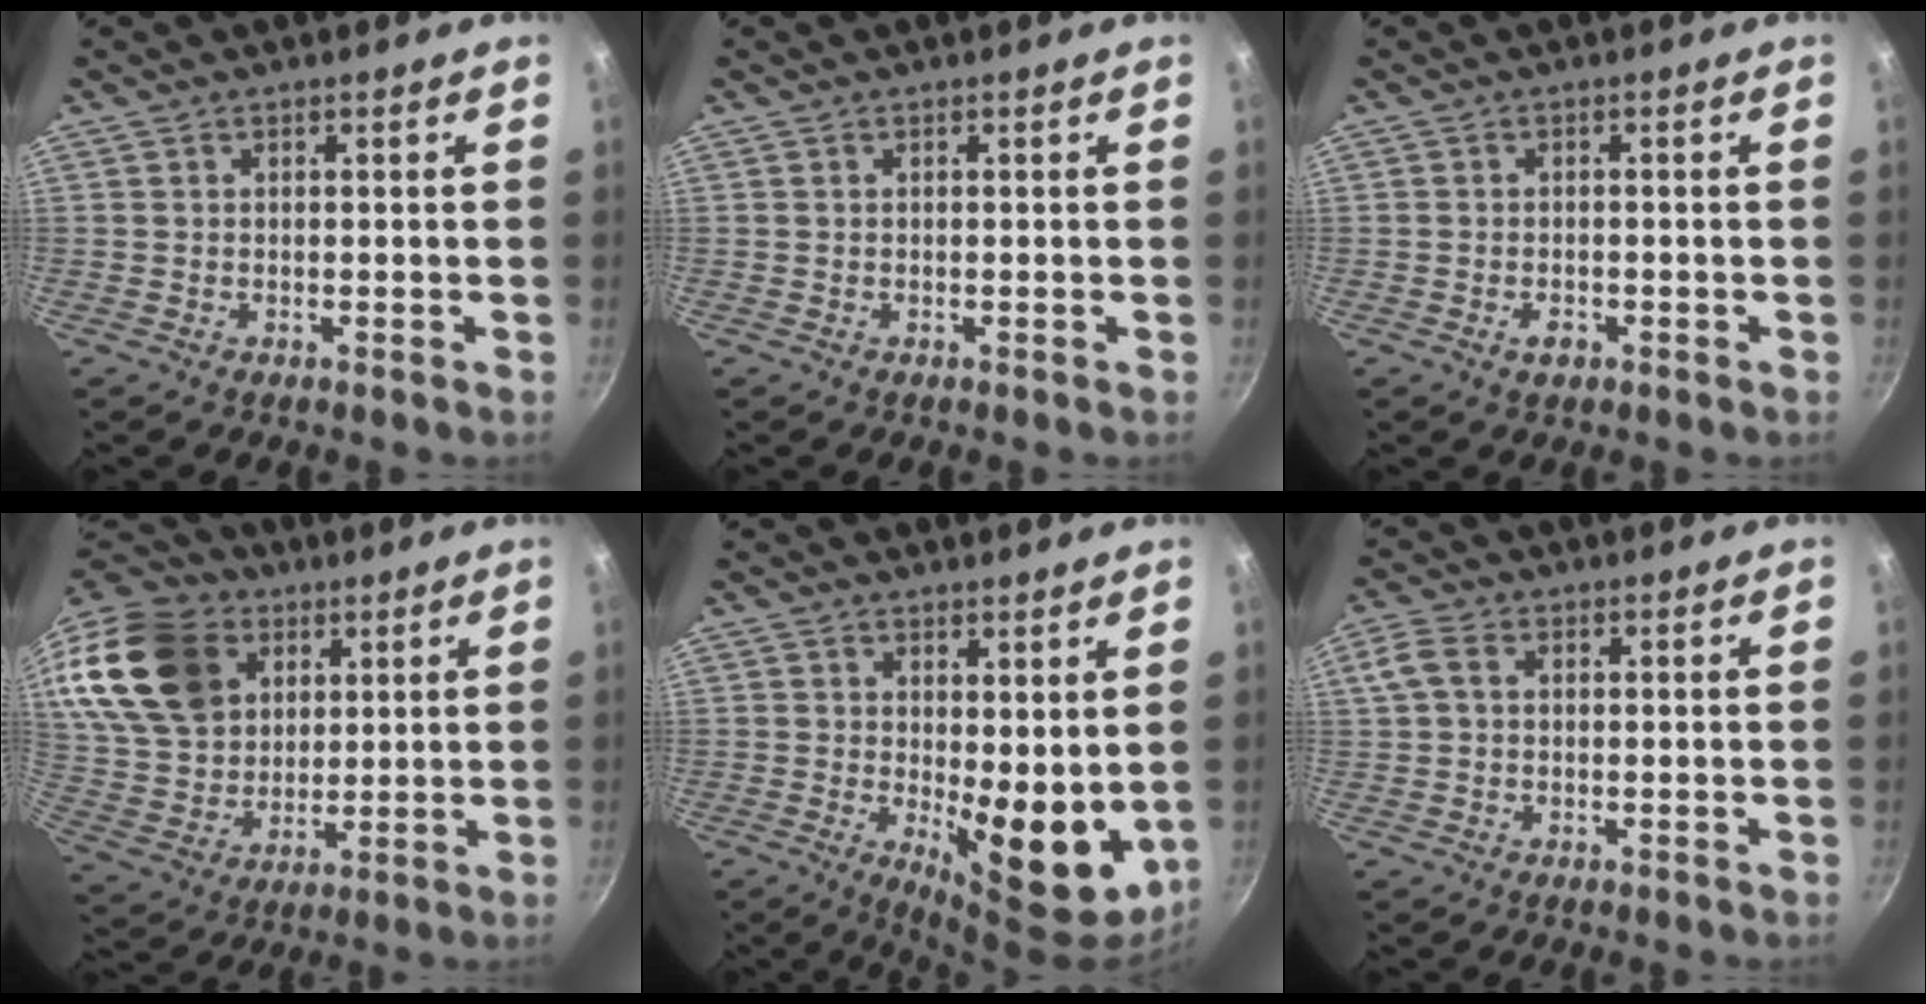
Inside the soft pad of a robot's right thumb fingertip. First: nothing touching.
{"total": 0.0}
{"total": 2.3, "force": [-1.1, 1.4, 1.4], "torque": [-0.022, 0.009, -0.019]}
{"total": 23.2, "force": [10.6, 16.9, 11.9], "torque": [-0.219, -0.017, 0.207]}
{"total": 11.3, "force": [0.8, 4.9, 10.2], "torque": [-0.112, -0.029, 0.021]}
{"total": 4.1, "force": [0.9, 2.8, 2.9], "torque": [-0.062, 0.010, 0.012]}